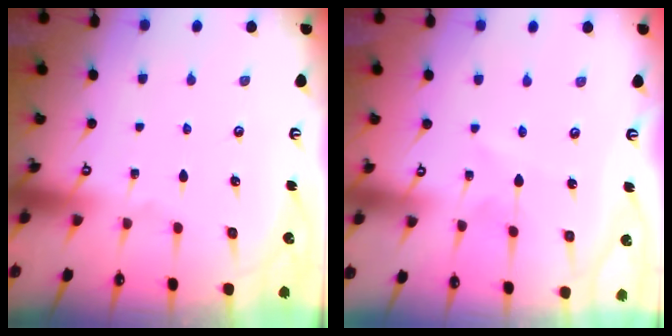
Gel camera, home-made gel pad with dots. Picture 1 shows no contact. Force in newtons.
{"total": 1.6, "press": 1.6, "slide": 0.1}